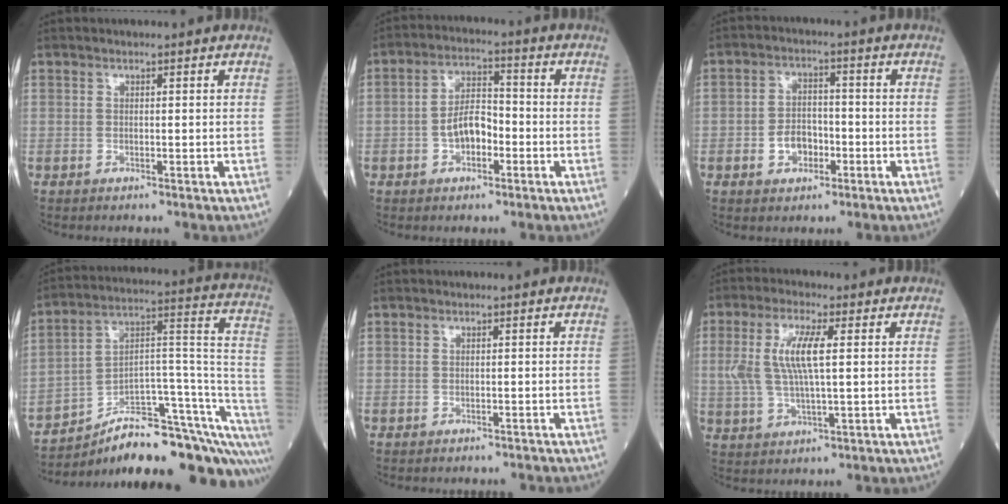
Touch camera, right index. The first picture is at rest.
{"total": 5.9, "force": [-1.7, 3.1, 4.8], "torque": [-0.094, 0.017, -0.033]}
{"total": 5.0, "force": [-1.8, 3.4, 3.2], "torque": [-0.060, 0.010, -0.028]}
{"total": 24.9, "force": [-19.2, 6.0, 14.6], "torque": [-0.124, 0.047, -0.276]}
{"total": 3.1, "force": [-2.7, 1.3, 0.6], "torque": [-0.008, -0.001, -0.033]}
{"total": 7.8, "force": [1.5, 1.7, 7.5], "torque": [-0.170, 0.011, 0.032]}